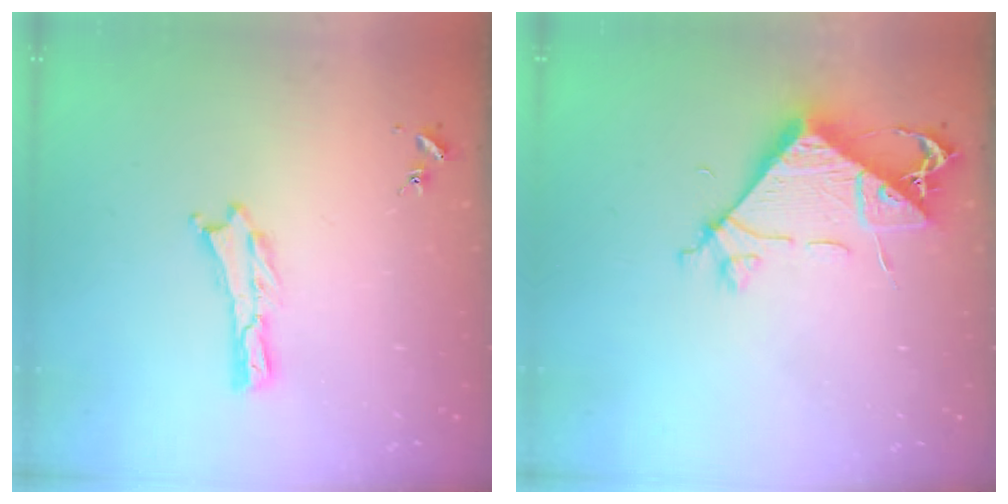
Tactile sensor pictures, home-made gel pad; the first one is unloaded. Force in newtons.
{"total": 7.2, "press": 7.1, "slide": 1.2}